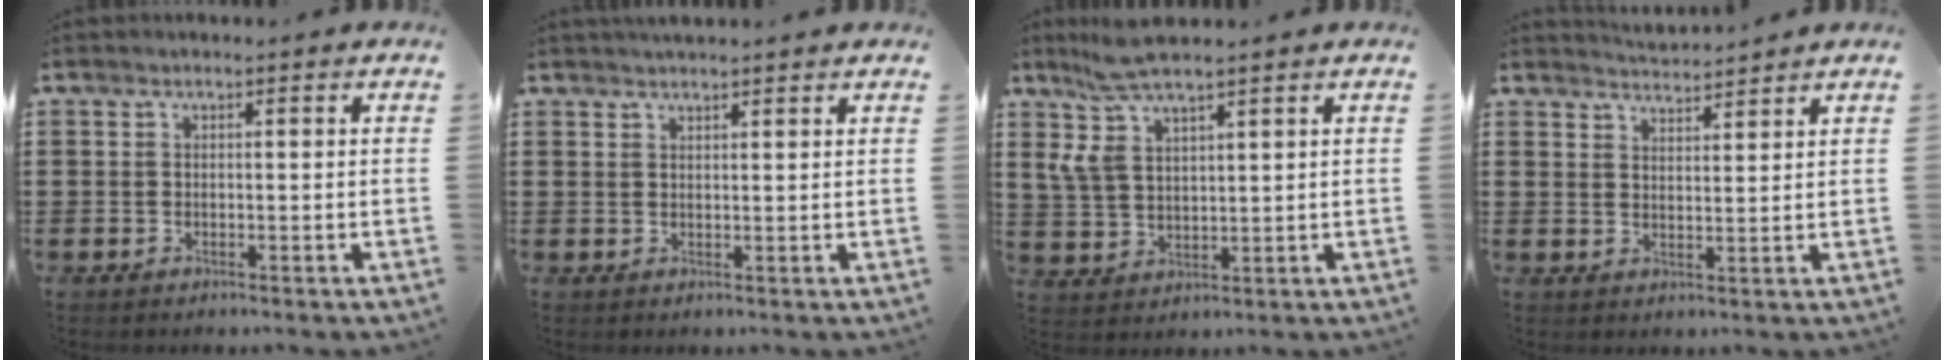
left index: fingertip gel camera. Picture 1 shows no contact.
{"total": 1.6, "force": [1.6, 0.1, 0.5], "torque": [-0.011, 0.004, 0.030]}
{"total": 7.5, "force": [5.2, 2.3, 4.9], "torque": [-0.123, -0.007, 0.093]}
{"total": 3.0, "force": [2.9, -0.3, -0.1], "torque": [-0.008, -0.012, 0.055]}